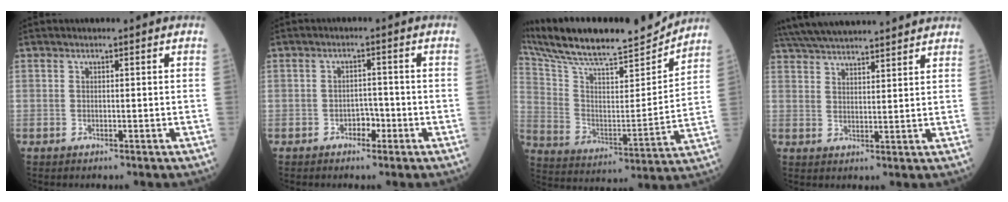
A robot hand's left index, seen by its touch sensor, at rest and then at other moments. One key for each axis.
{"total": 2.4, "fx": -1.4, "fy": 1.4, "fz": 1.4, "tx": -0.015, "ty": 0.007, "tz": -0.025}
{"total": 22.8, "fx": 20.9, "fy": 3.0, "fz": 8.5, "tx": -0.162, "ty": -0.005, "tz": 0.328}
{"total": 18.1, "fx": 16.6, "fy": 2.0, "fz": 7.1, "tx": -0.130, "ty": 0.048, "tz": 0.250}